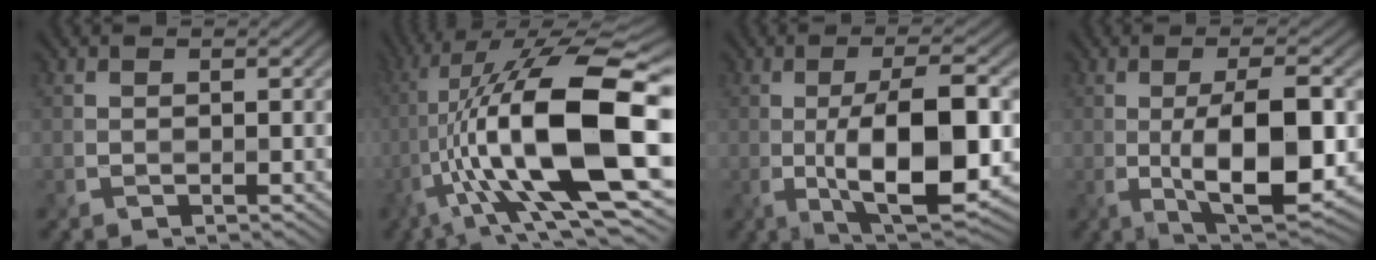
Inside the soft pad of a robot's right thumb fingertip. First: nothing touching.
{"total": 18.0, "force": [-1.9, 6.1, 16.8], "torque": [-0.316, 0.022, -0.031]}
{"total": 11.8, "force": [-1.5, 3.9, 11.0], "torque": [-0.180, -0.007, -0.018]}
{"total": 10.6, "force": [-1.2, 3.6, 9.9], "torque": [-0.162, -0.011, -0.010]}